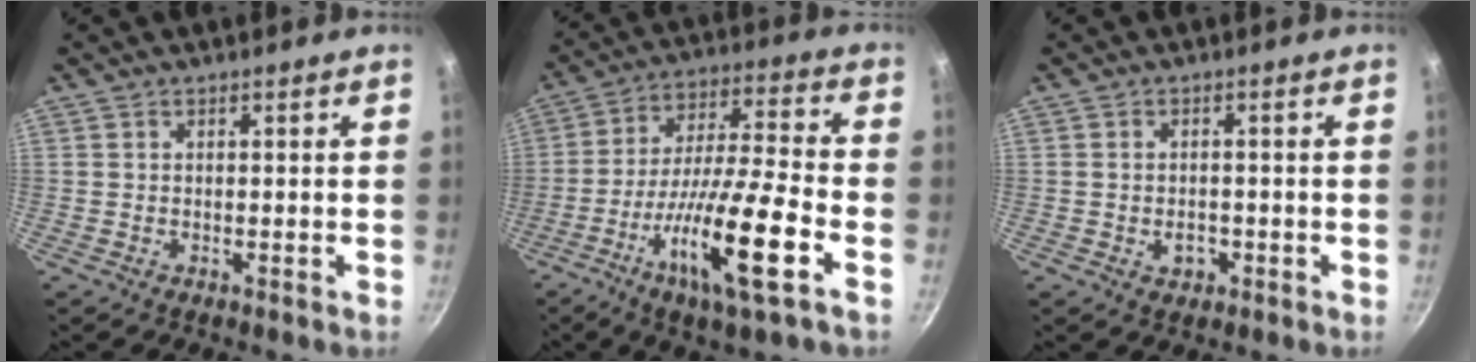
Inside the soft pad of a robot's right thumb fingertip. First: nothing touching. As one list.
[{"total": 18.2, "force": [-7.4, 2.9, 16.4], "torque": [-0.292, 0.030, -0.139]}, {"total": 2.8, "force": [-0.9, 2.1, 1.7], "torque": [-0.021, 0.007, -0.012]}]